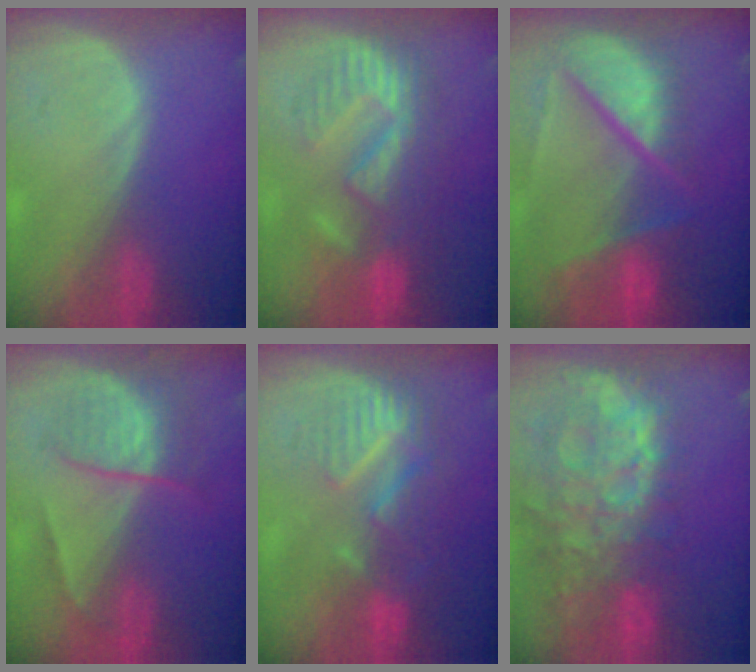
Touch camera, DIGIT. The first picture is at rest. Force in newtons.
{"total": 9.7, "press": 9.3, "slide": 3.0}
{"total": 10.7, "press": 8.9, "slide": 5.9}
{"total": 6.8, "press": 5.9, "slide": 3.4}
{"total": 8.9, "press": 7.8, "slide": 4.5}
{"total": 13.7, "press": 11.2, "slide": 7.9}